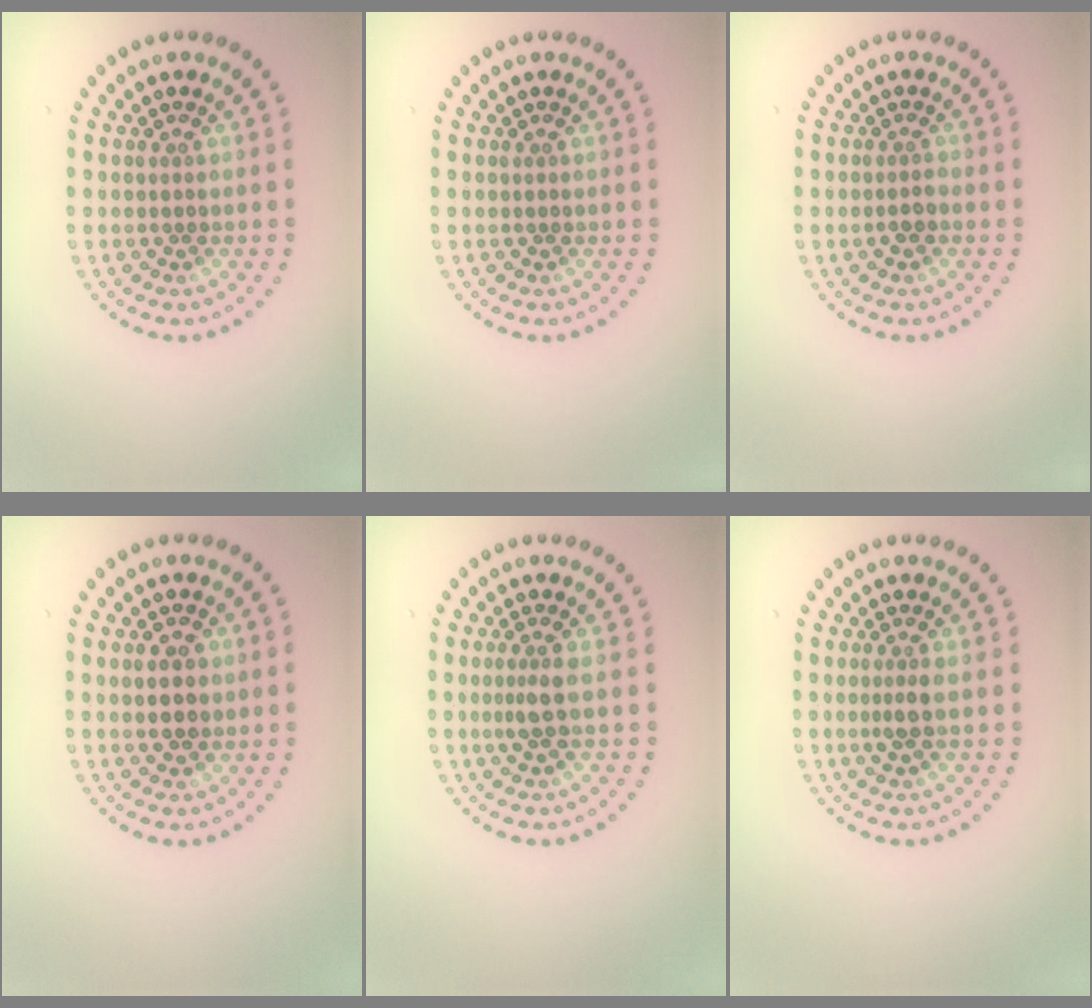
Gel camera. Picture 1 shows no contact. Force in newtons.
{"total": 0.0}
{"total": 1.0, "press": 0.9, "slide": 0.4}
{"total": 2.5, "press": 2.5, "slide": 0.3}
{"total": 1.7, "press": 1.2, "slide": 1.2}
{"total": 1.4, "press": 1.1, "slide": 0.8}